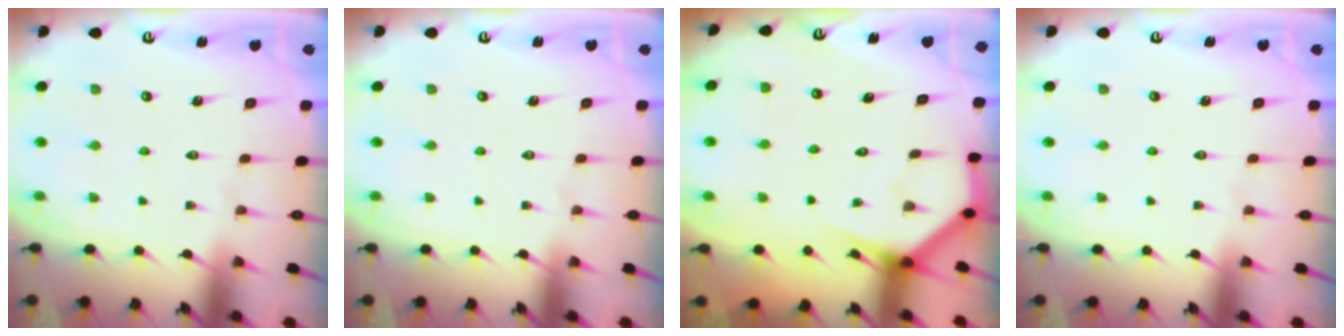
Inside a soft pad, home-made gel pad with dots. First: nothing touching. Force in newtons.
{"total": 0.0}
{"total": 3.9, "press": 3.8, "slide": 0.3}
{"total": 0.0}